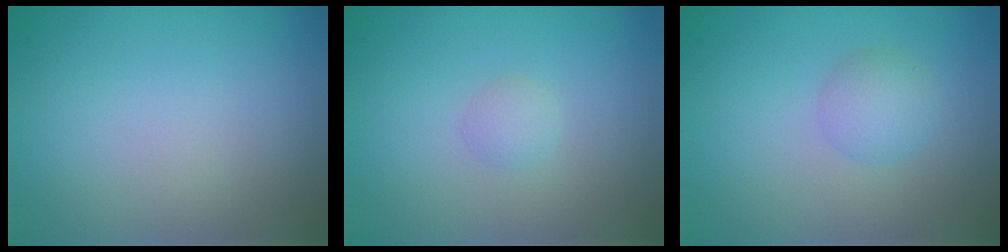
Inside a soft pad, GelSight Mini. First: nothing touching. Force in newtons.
{"total": 1.0, "press": 1.0, "slide": 0.1}
{"total": 2.2, "press": 2.2, "slide": 0.1}